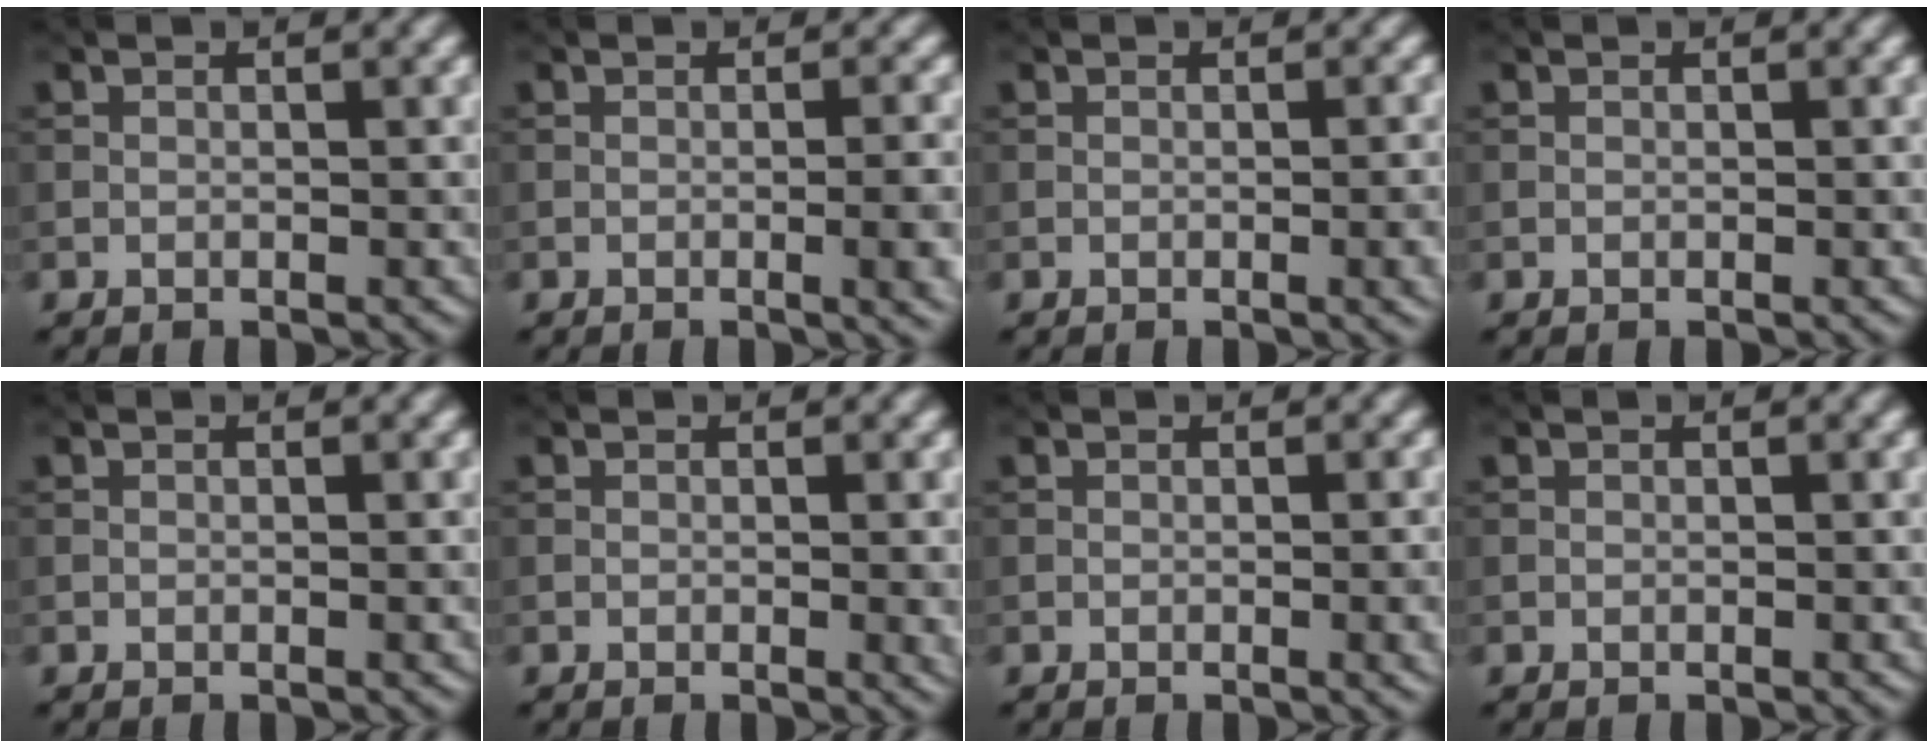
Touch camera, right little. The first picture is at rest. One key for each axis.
{"total": 5.0, "fx": -0.8, "fy": 1.9, "fz": 4.6, "tx": -0.042, "ty": -0.005, "tz": -0.004}
{"total": 2.5, "fx": -0.4, "fy": 0.7, "fz": 2.4, "tx": -0.025, "ty": -0.002, "tz": -0.006}
{"total": 0.0}
{"total": 0.0}
{"total": 1.3, "fx": -0.1, "fy": 0.2, "fz": 1.2, "tx": -0.015, "ty": -0.004, "tz": -0.002}
{"total": 2.2, "fx": -0.3, "fy": 0.6, "fz": 2.0, "tx": -0.020, "ty": -0.002, "tz": -0.005}
{"total": 0.0}